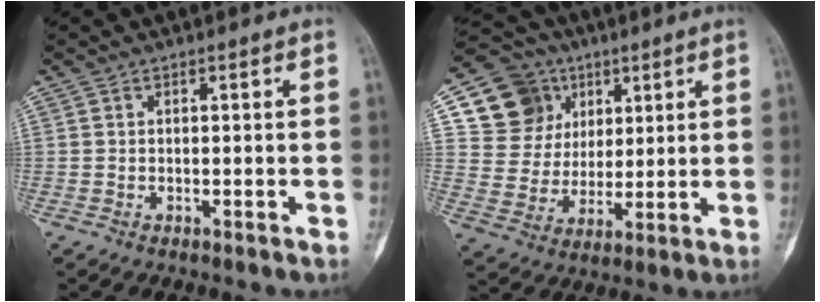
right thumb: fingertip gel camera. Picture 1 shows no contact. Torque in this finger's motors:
{"motor_torque": [-0.74, 0.61, 0.09, 0.05, 0.01]}